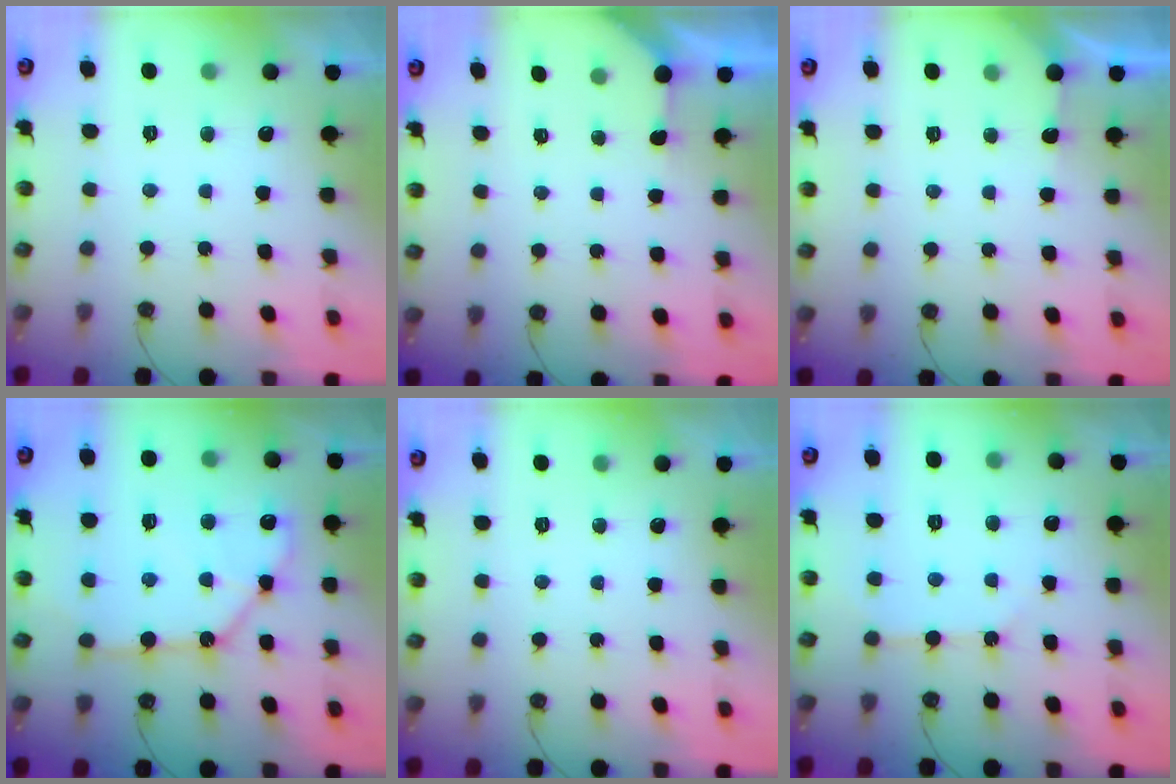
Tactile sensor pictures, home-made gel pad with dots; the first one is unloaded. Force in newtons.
{"total": 1.6, "press": 1.6, "slide": 0.3}
{"total": 3.0, "press": 3.0, "slide": 0.3}
{"total": 12.4, "press": 12.3, "slide": 1.6}
{"total": 0.0}
{"total": 4.6, "press": 4.6, "slide": 0.4}